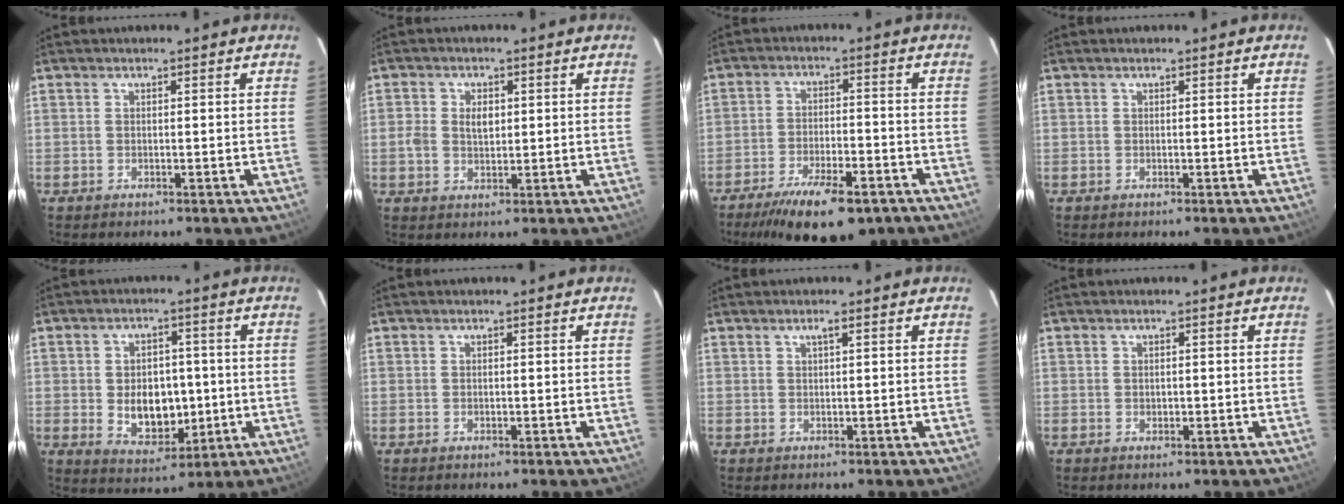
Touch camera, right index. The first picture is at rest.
{"total": 3.9, "force": [0.3, 2.6, 2.8], "torque": [-0.052, 0.005, 0.005]}
{"total": 15.4, "force": [-10.8, 5.1, 9.7], "torque": [-0.189, -0.026, -0.167]}
{"total": 0.0}
{"total": 9.7, "force": [-0.9, 6.8, 6.8], "torque": [-0.130, -0.002, 0.004]}
{"total": 0.0}
{"total": 1.1, "force": [0.5, 0.0, 1.0], "torque": [-0.017, 0.005, 0.009]}
{"total": 0.9, "force": [0.0, 0.7, 0.5], "torque": [-0.006, 0.001, 0.000]}